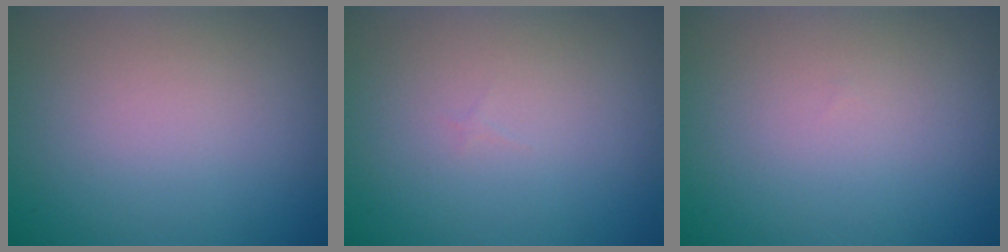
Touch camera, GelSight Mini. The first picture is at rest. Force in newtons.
{"total": 0.0}
{"total": 0.0}